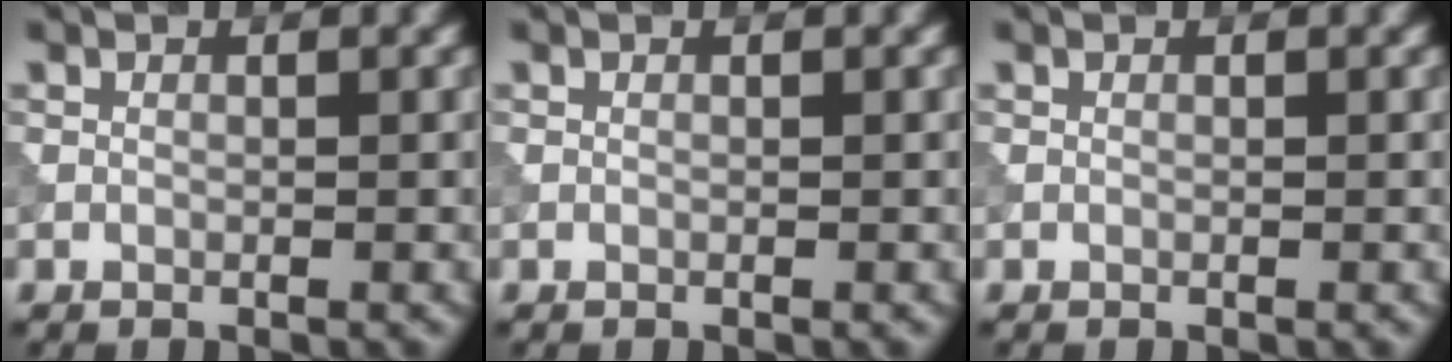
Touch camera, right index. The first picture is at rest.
{"total": 0.0}
{"total": 0.0}